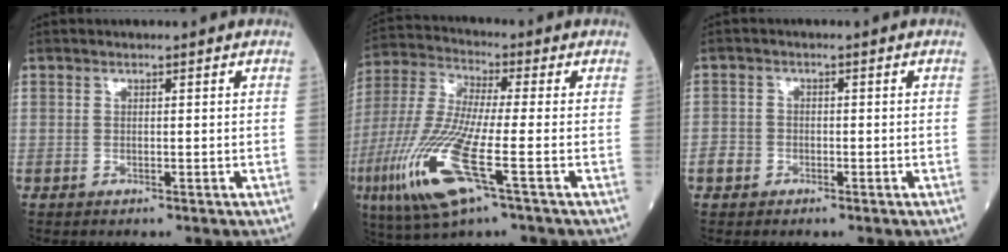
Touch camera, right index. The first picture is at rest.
{"total": 15.8, "force": [-5.6, 1.9, 14.6], "torque": [-0.329, -0.025, -0.109]}
{"total": 2.2, "force": [-1.2, 1.8, 0.5], "torque": [-0.009, 0.007, -0.026]}